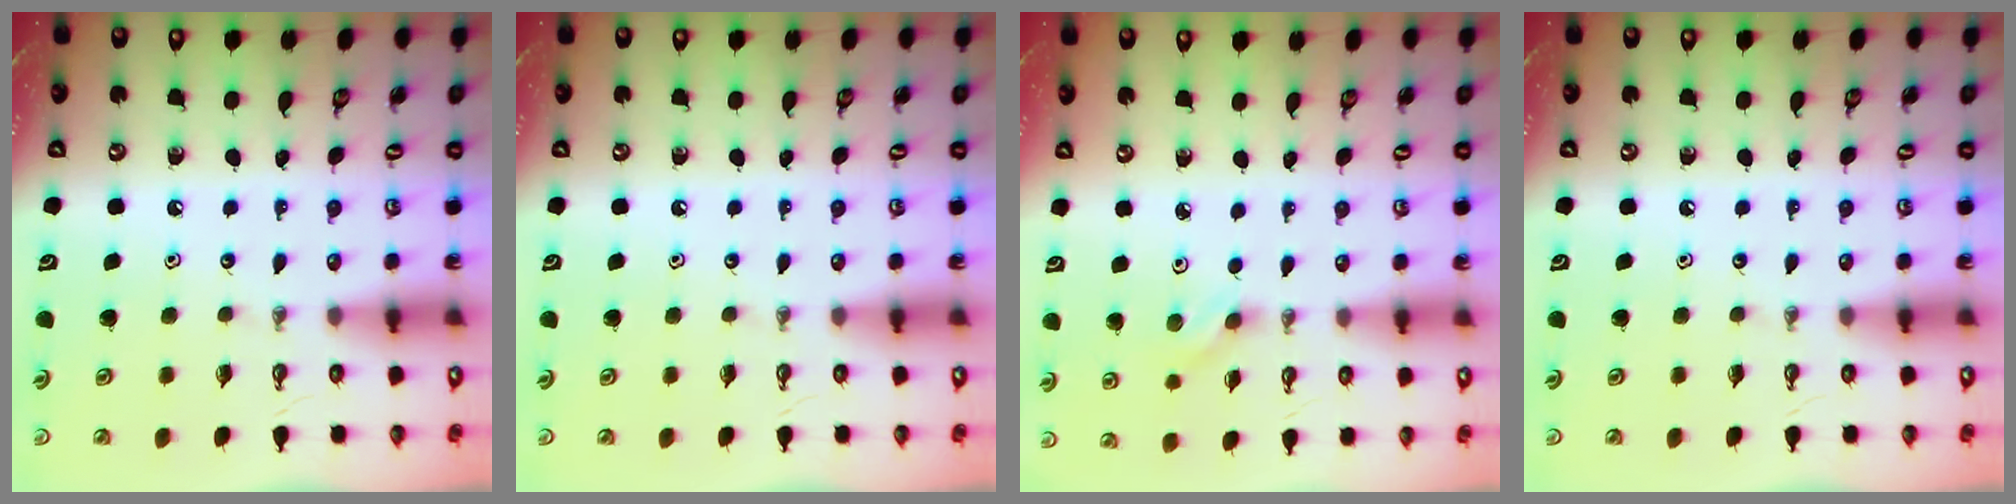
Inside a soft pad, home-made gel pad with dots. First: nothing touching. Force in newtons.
{"total": 0.0}
{"total": 3.2, "press": 2.9, "slide": 1.5}
{"total": 0.0}